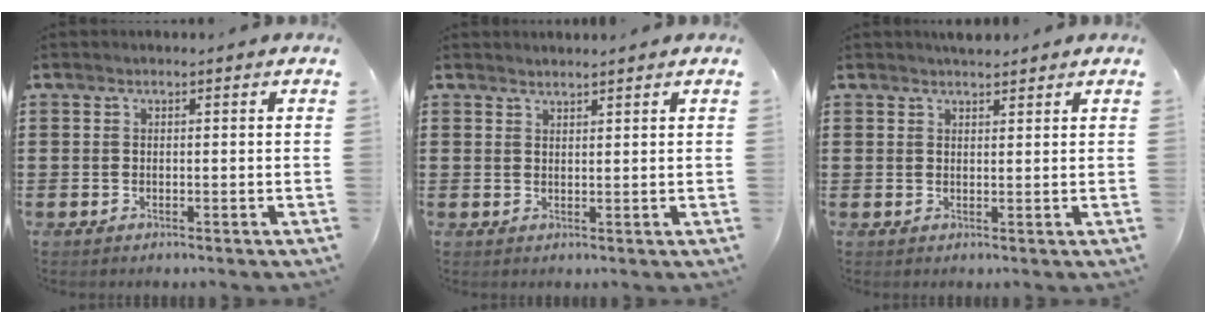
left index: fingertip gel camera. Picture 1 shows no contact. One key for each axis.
{"total": 1.3, "fx": 1.3, "fy": -0.1, "fz": 0.1, "tx": -0.003, "ty": -0.001, "tz": 0.026}
{"total": 2.0, "fx": 1.9, "fy": 0.3, "fz": 0.5, "tx": -0.012, "ty": 0.003, "tz": 0.037}